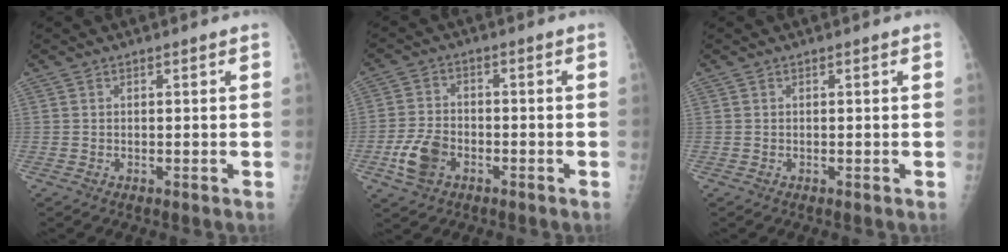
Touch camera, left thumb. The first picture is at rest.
{"total": 7.0, "force": [-3.1, 4.7, 4.2], "torque": [-0.082, 0.013, -0.059]}
{"total": 0.0}